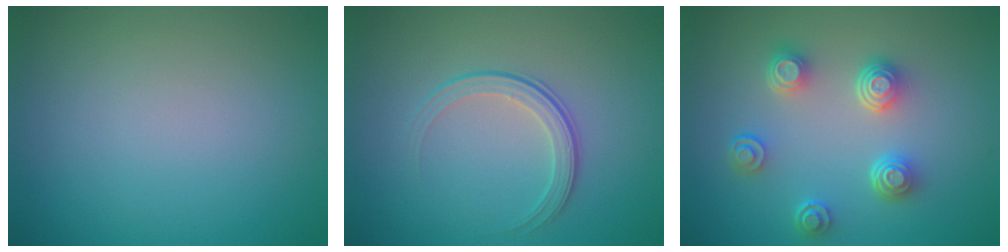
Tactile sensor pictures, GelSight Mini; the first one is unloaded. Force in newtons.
{"total": 2.1, "press": 1.5, "slide": 1.5}
{"total": 4.3, "press": 3.2, "slide": 2.8}